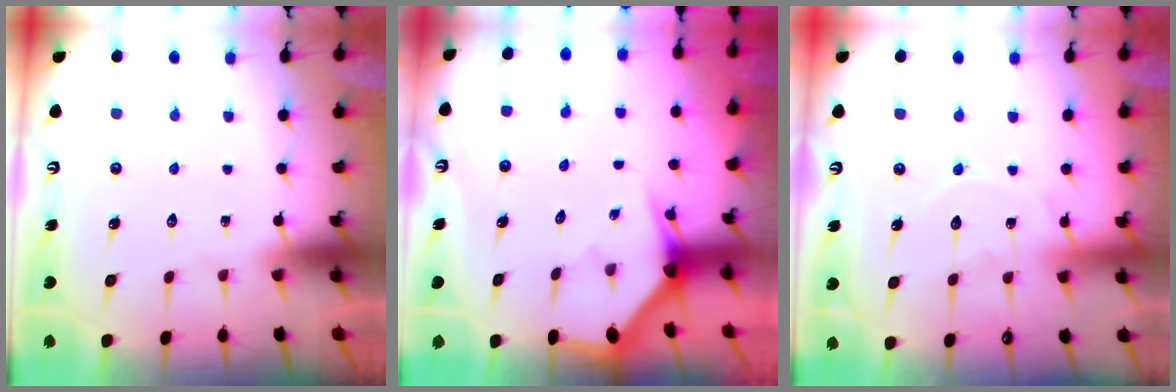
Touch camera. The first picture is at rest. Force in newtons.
{"total": 3.0, "press": 3.0, "slide": 0.1}
{"total": 7.3, "press": 7.3, "slide": 0.5}